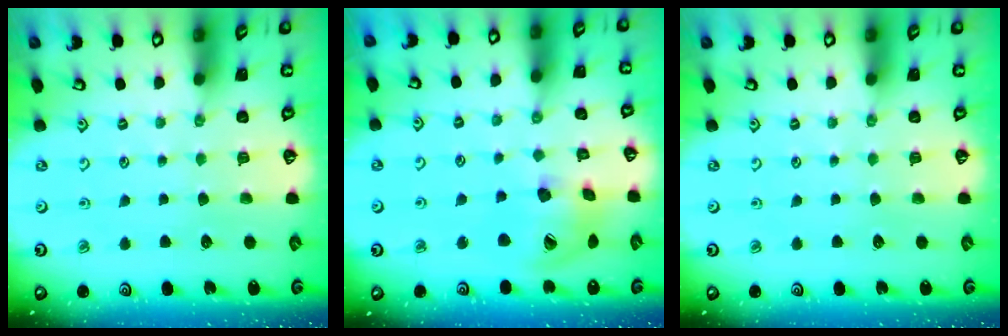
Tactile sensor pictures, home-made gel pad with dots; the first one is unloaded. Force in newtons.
{"total": 15.6, "press": 15.4, "slide": 2.3}
{"total": 0.0}